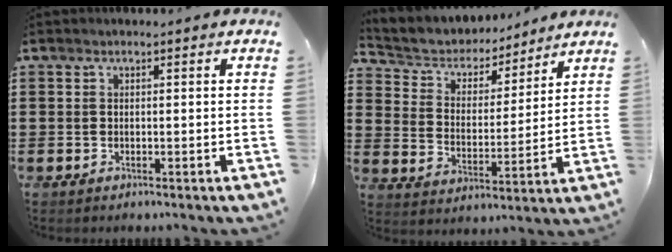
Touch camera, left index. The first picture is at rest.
{"total": 5.0, "force": [4.5, 2.0, 0.2], "torque": [-0.039, -0.031, 0.074]}